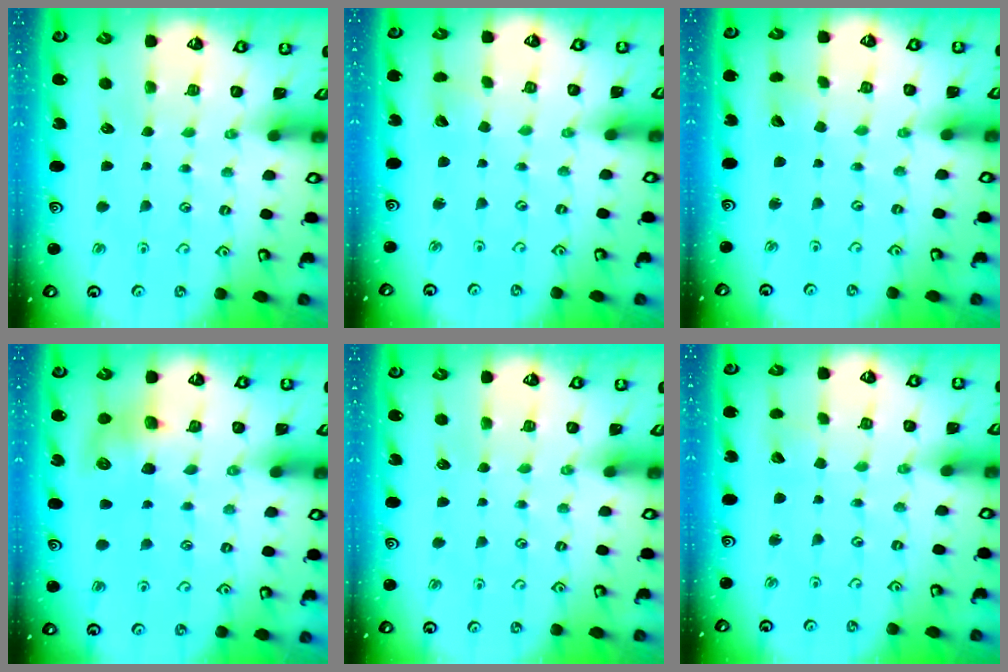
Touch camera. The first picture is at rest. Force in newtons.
{"total": 1.2, "press": 1.2, "slide": 0.0}
{"total": 1.2, "press": 1.2, "slide": 0.0}
{"total": 8.0, "press": 7.9, "slide": 1.2}
{"total": 0.0}
{"total": 1.4, "press": 1.4, "slide": 0.1}